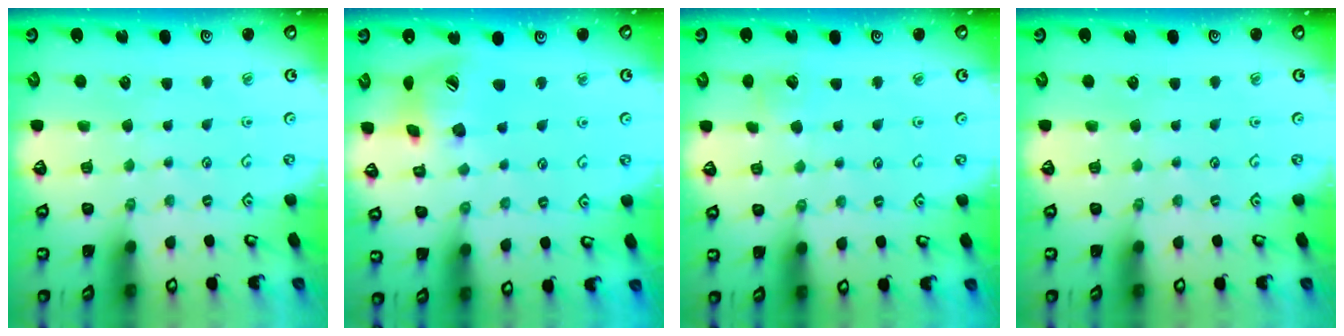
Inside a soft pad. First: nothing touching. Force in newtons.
{"total": 14.6, "press": 14.5, "slide": 1.8}
{"total": 2.9, "press": 2.9, "slide": 0.2}
{"total": 0.0}